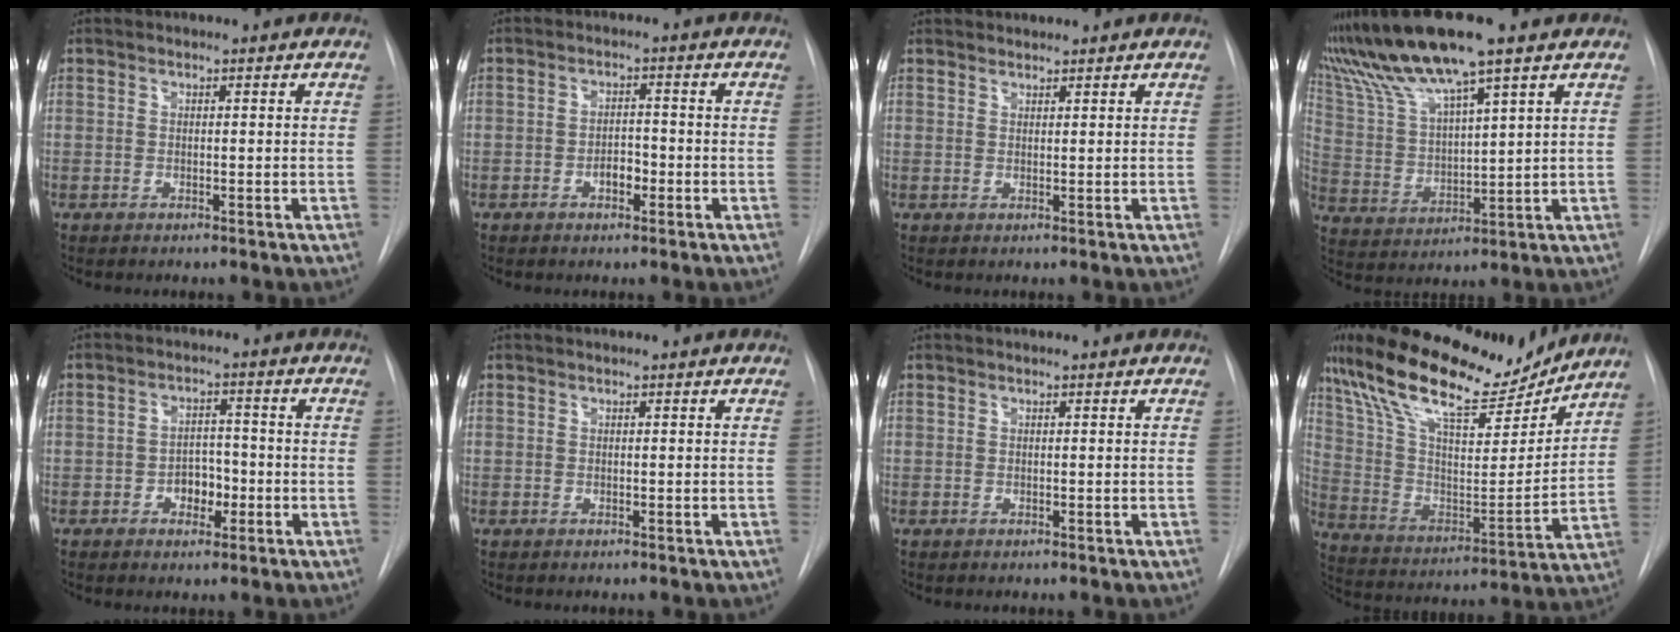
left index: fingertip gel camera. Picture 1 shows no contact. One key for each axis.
{"total": 2.7, "fx": -1.3, "fy": 1.5, "fz": 1.9, "tx": -0.026, "ty": 0.007, "tz": -0.019}
{"total": 2.4, "fx": 2.3, "fy": 0.5, "fz": 0.3, "tx": -0.003, "ty": 0.022, "tz": 0.041}
{"total": 12.9, "fx": 9.6, "fy": 0.3, "fz": 8.5, "tx": -0.178, "ty": 0.013, "tz": 0.188}
{"total": 4.1, "fx": -1.5, "fy": 2.7, "fz": 2.6, "tx": -0.034, "ty": 0.008, "tz": -0.024}
{"total": 0.0}
{"total": 0.0}
{"total": 22.6, "fx": 17.6, "fy": 6.3, "fz": 12.6, "tx": -0.232, "ty": 0.018, "tz": 0.302}